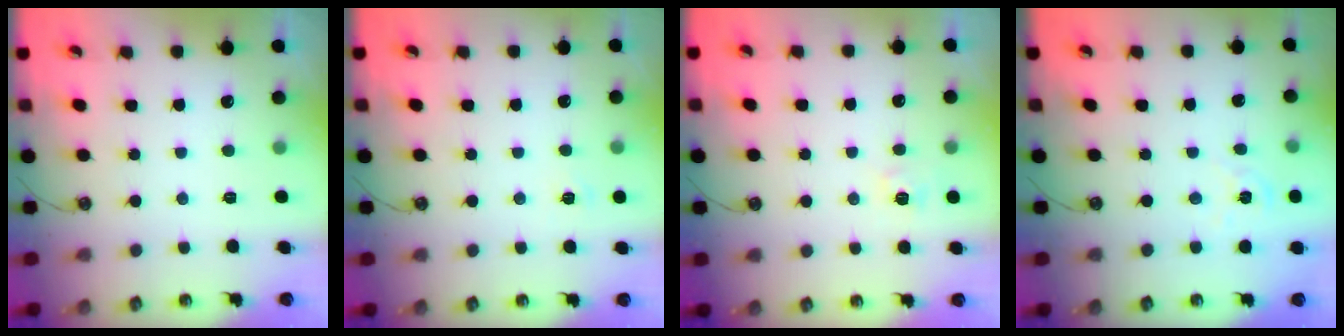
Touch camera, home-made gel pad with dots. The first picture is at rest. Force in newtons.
{"total": 3.3, "press": 3.3, "slide": 0.4}
{"total": 3.6, "press": 3.5, "slide": 0.3}
{"total": 1.9, "press": 1.8, "slide": 0.3}